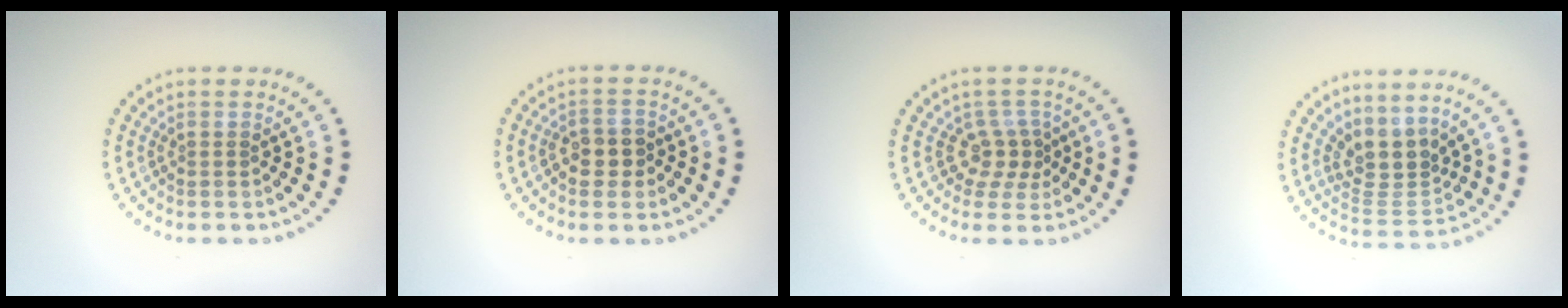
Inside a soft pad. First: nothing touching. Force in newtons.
{"total": 2.3, "press": 2.2, "slide": 0.5}
{"total": 2.4, "press": 1.6, "slide": 1.8}
{"total": 3.4, "press": 2.5, "slide": 2.3}